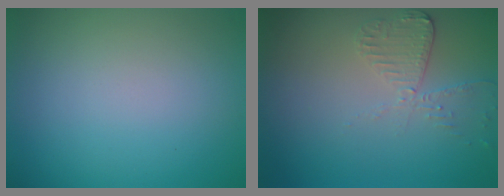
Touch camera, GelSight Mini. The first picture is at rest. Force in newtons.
{"total": 2.0, "press": 1.9, "slide": 0.6}